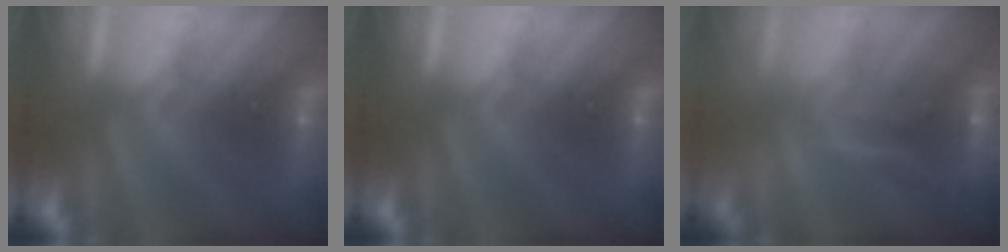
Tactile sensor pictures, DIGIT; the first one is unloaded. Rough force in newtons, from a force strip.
{"total": 0.0}
{"total": 2.5}